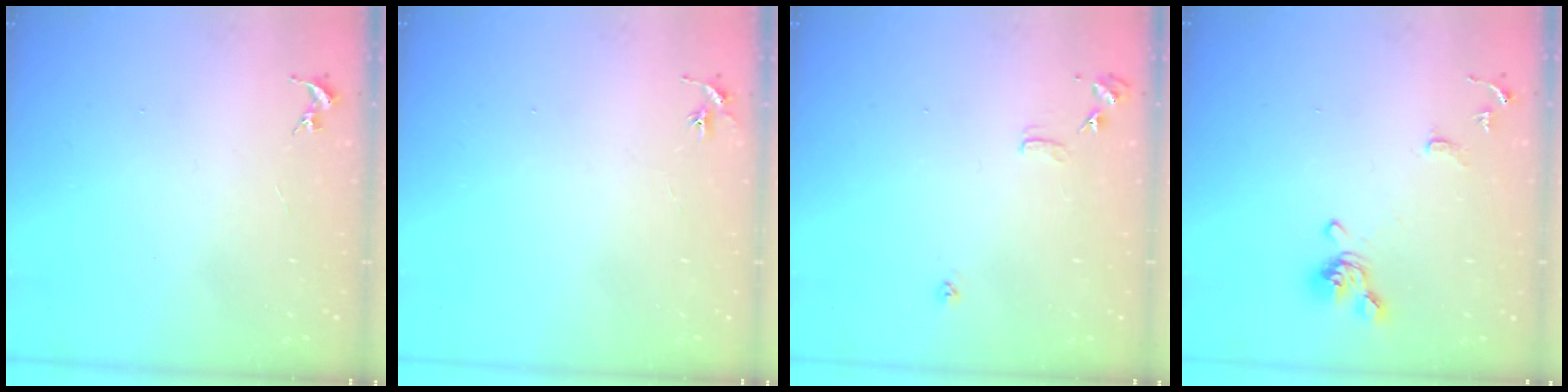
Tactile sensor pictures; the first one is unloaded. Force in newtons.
{"total": 2.9, "press": 2.9, "slide": 0.3}
{"total": 7.4, "press": 7.4, "slide": 0.7}
{"total": 11.3, "press": 11.2, "slide": 1.3}